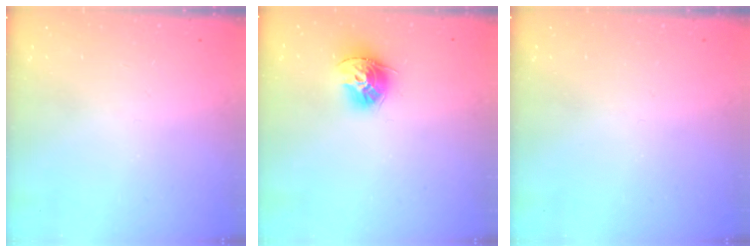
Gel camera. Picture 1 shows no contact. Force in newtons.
{"total": 12.2, "press": 12.1, "slide": 1.1}
{"total": 0.0}